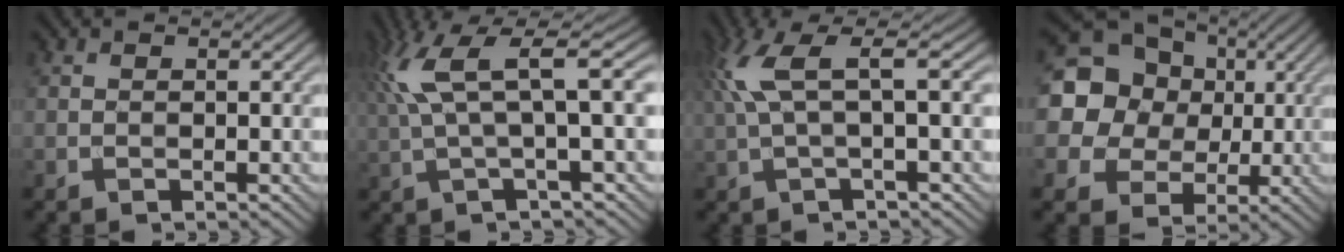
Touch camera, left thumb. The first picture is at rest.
{"total": 9.1, "force": [2.7, 1.6, 8.5], "torque": [-0.166, 0.026, 0.055]}
{"total": 7.2, "force": [2.1, 1.4, 6.8], "torque": [-0.145, 0.022, 0.039]}
{"total": 21.5, "force": [5.5, 19.2, 7.8], "torque": [-0.216, 0.032, 0.074]}